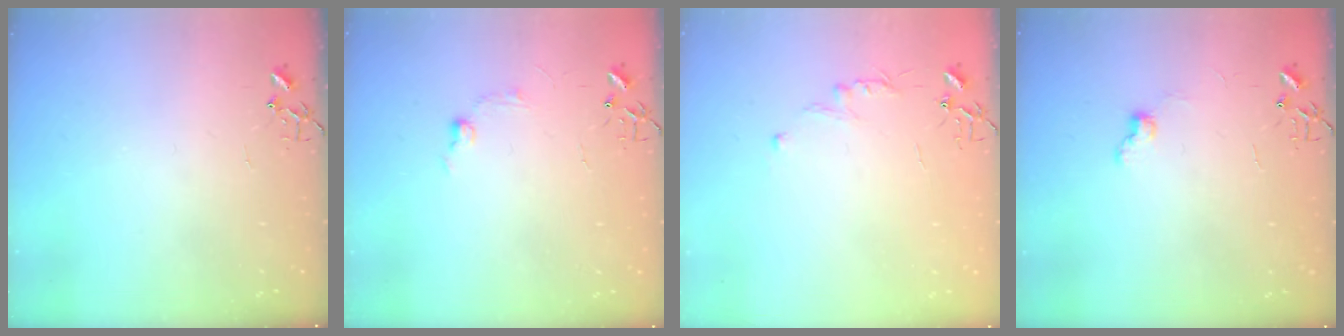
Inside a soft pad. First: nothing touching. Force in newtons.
{"total": 6.4, "press": 6.3, "slide": 0.9}
{"total": 5.5, "press": 5.5, "slide": 0.6}
{"total": 6.6, "press": 6.6, "slide": 0.7}